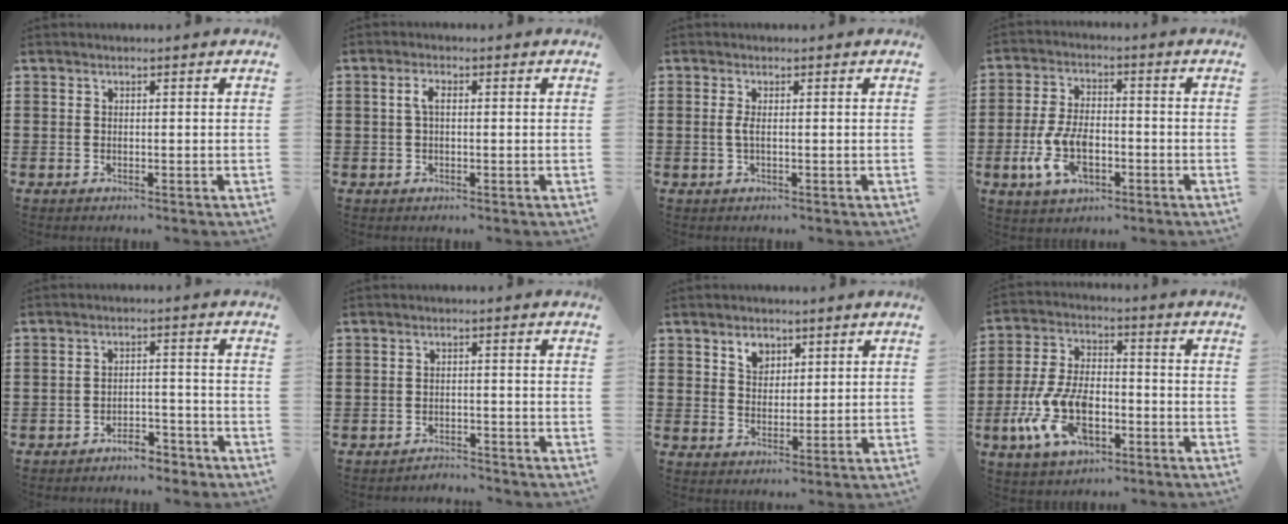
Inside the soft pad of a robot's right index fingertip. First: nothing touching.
{"total": 2.2, "force": [0.1, 0.8, 2.0], "torque": [-0.048, 0.002, -0.002]}
{"total": 1.7, "force": [-0.2, 0.2, 1.6], "torque": [-0.040, -0.005, -0.005]}
{"total": 8.4, "force": [-2.7, 4.3, 6.7], "torque": [-0.160, -0.006, -0.054]}
{"total": 3.7, "force": [-3.5, 0.8, 0.7], "torque": [-0.015, 0.008, -0.072]}
{"total": 2.0, "force": [-2.0, 0.1, -0.1], "torque": [-0.006, 0.001, -0.044]}
{"total": 3.3, "force": [2.1, 2.3, 1.1], "torque": [-0.022, 0.003, 0.038]}
{"total": 11.3, "force": [-4.2, 5.8, 8.7], "torque": [-0.212, -0.006, -0.079]}